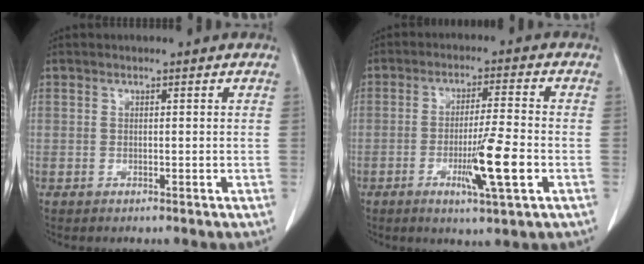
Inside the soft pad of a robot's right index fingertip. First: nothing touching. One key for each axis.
{"total": 8.8, "fx": -2.8, "fy": -0.1, "fz": 8.3, "tx": -0.141, "ty": -0.015, "tz": -0.049}